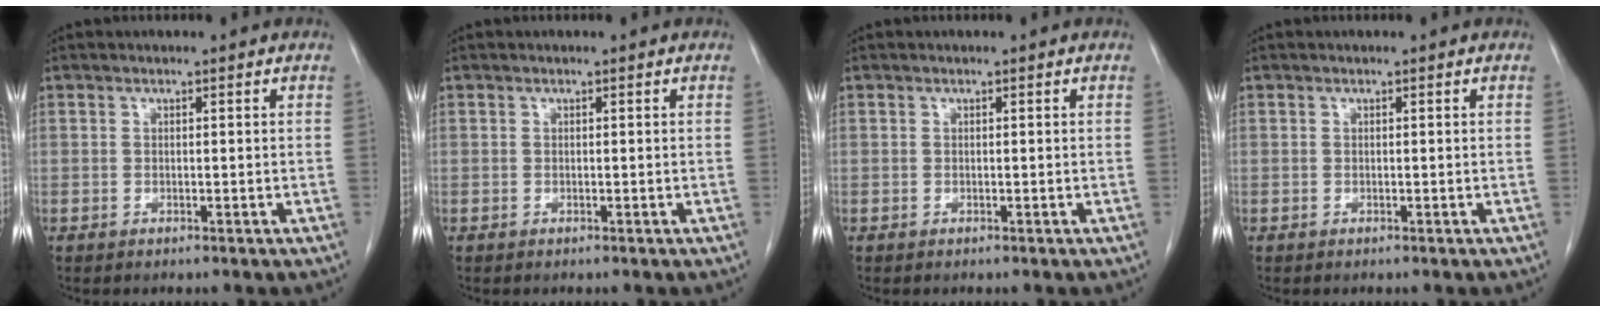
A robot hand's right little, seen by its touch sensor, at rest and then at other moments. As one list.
[{"total": 0.0}, {"total": 0.0}, {"total": 0.0}]